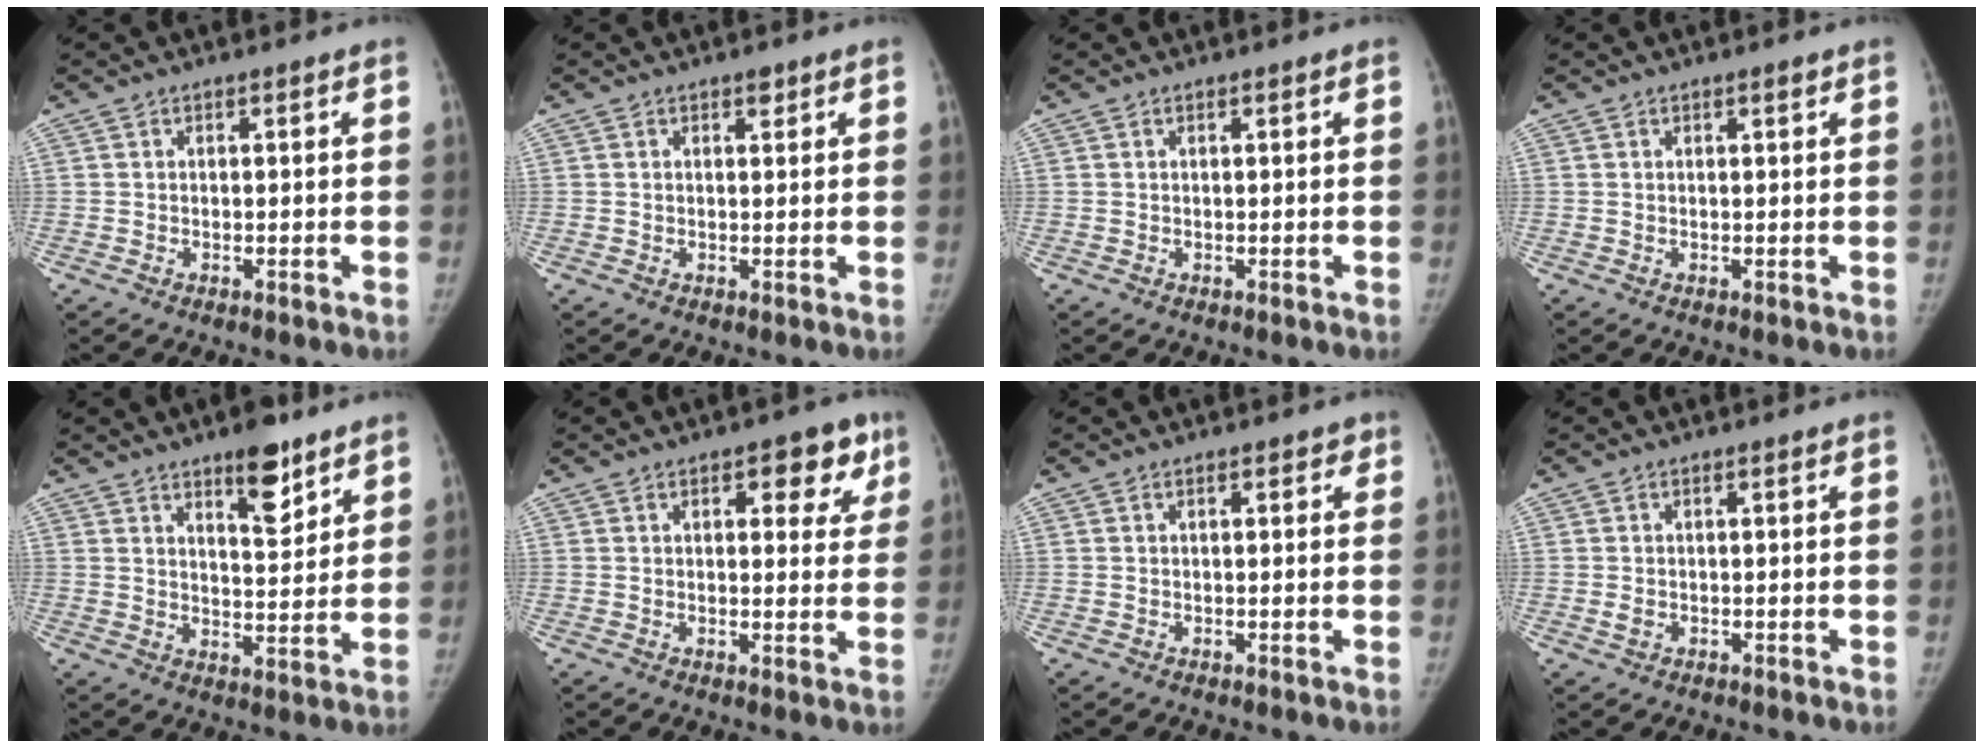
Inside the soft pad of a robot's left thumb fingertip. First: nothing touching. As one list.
[{"total": 1.3, "force": [0.8, 0.6, 0.7], "torque": [-0.003, -0.003, 0.010]}, {"total": 0.0}, {"total": 0.8, "force": [0.5, 0.2, 0.6], "torque": [-0.008, -0.002, 0.009]}, {"total": 9.0, "force": [6.0, 3.3, 5.9], "torque": [-0.064, -0.041, 0.091]}, {"total": 7.6, "force": [3.8, 3.8, 5.4], "torque": [-0.026, -0.011, 0.041]}, {"total": 1.6, "force": [0.8, 0.8, 1.1], "torque": [-0.004, 0.000, 0.007]}, {"total": 1.1, "force": [-0.1, 0.8, 0.7], "torque": [-0.009, -0.002, -0.002]}]